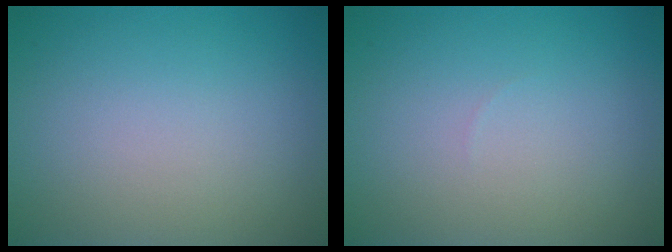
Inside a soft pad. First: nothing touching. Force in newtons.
{"total": 0.0}